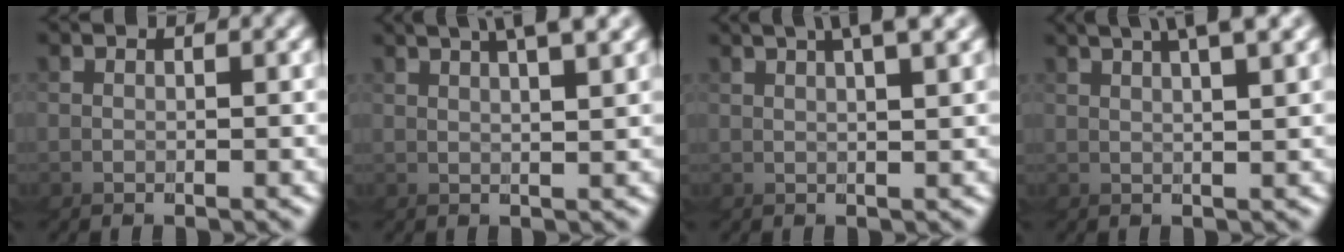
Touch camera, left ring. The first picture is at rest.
{"total": 3.2, "force": [2.4, -2.1, 0.5], "torque": [-0.023, 0.020, 0.033]}
{"total": 2.7, "force": [1.6, -2.0, 0.6], "torque": [-0.022, 0.019, 0.021]}
{"total": 3.0, "force": [2.1, -2.0, 0.8], "torque": [-0.027, 0.018, 0.029]}